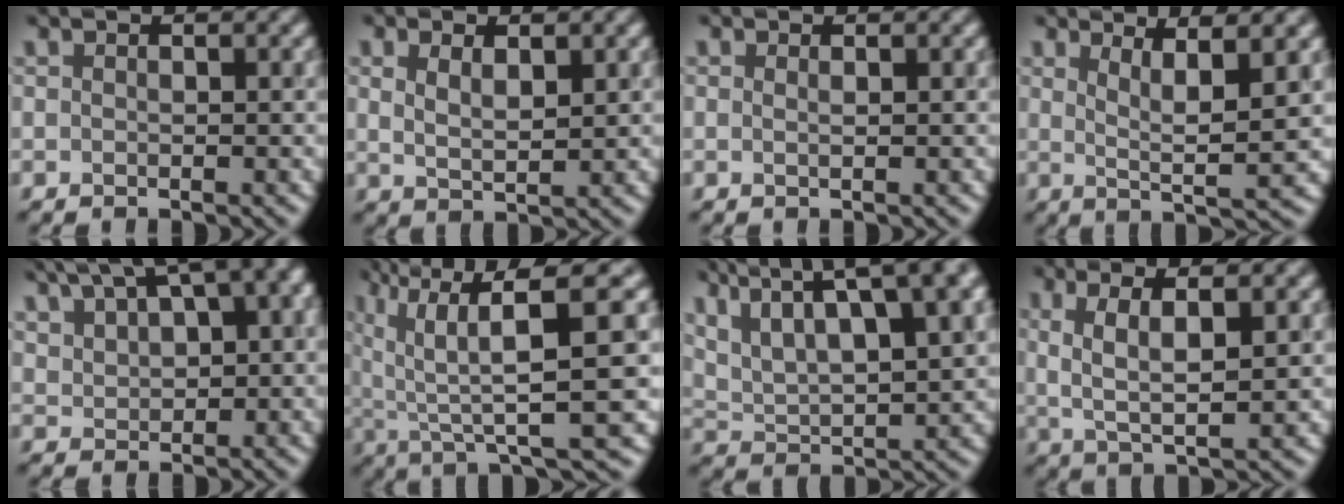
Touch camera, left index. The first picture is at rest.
{"total": 0.9, "force": [0.3, -0.6, 0.7], "torque": [-0.033, -0.015, 0.044]}
{"total": 0.0}
{"total": 3.5, "force": [1.1, -0.7, 3.3], "torque": [-0.072, -0.010, 0.061]}
{"total": 10.4, "force": [5.8, 4.4, 7.4], "torque": [-0.166, 0.030, 0.133]}
{"total": 8.3, "force": [2.7, 0.6, 7.9], "torque": [-0.162, 0.008, 0.102]}
{"total": 12.3, "force": [7.4, 4.1, 9.0], "torque": [-0.178, 0.012, 0.137]}
{"total": 2.9, "force": [0.3, -0.4, 2.8], "torque": [-0.086, -0.014, 0.047]}